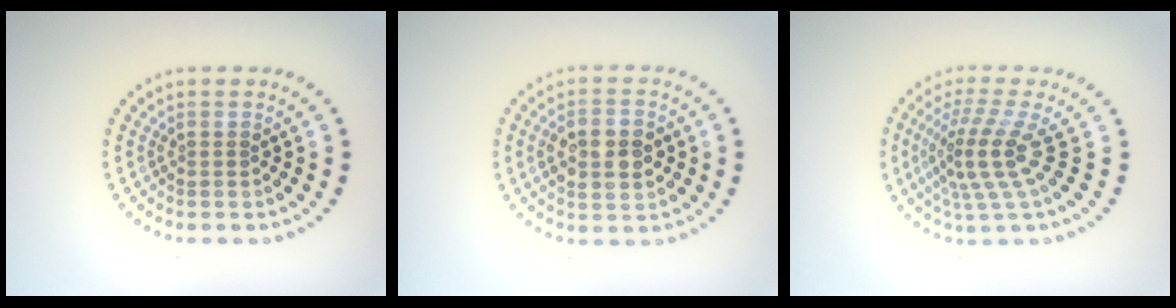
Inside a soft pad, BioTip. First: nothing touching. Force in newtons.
{"total": 4.3, "press": 4.2, "slide": 0.5}
{"total": 4.2, "press": 2.8, "slide": 3.1}